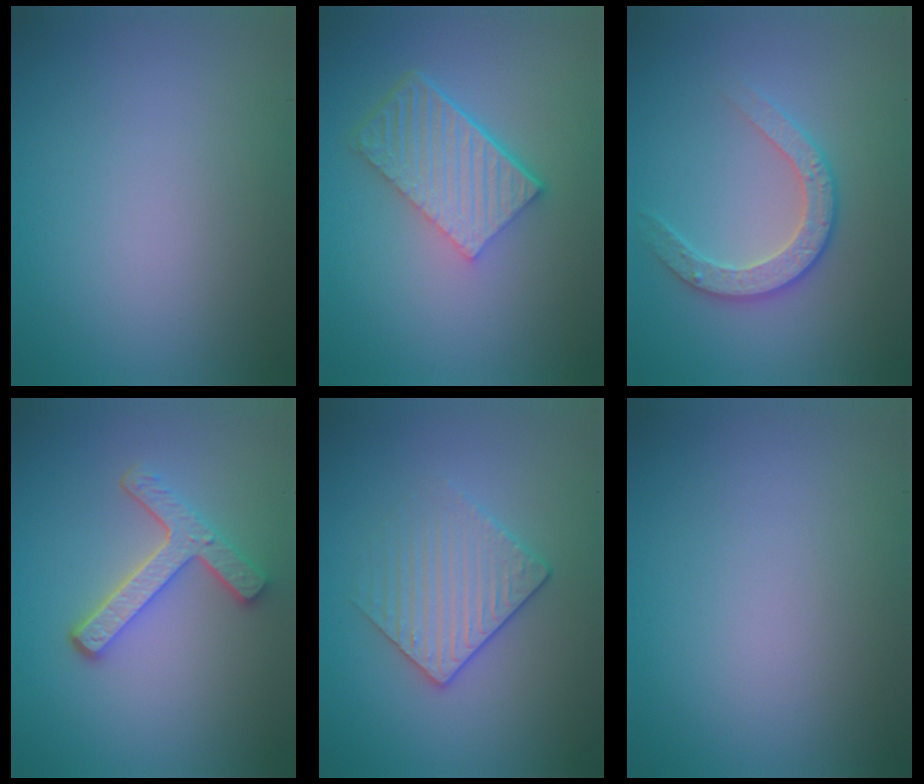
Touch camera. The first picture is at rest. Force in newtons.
{"total": 5.7, "press": 3.9, "slide": 4.2}
{"total": 2.9, "press": 2.8, "slide": 0.8}
{"total": 4.2, "press": 3.3, "slide": 2.6}
{"total": 3.1, "press": 2.9, "slide": 1.2}
{"total": 0.0}